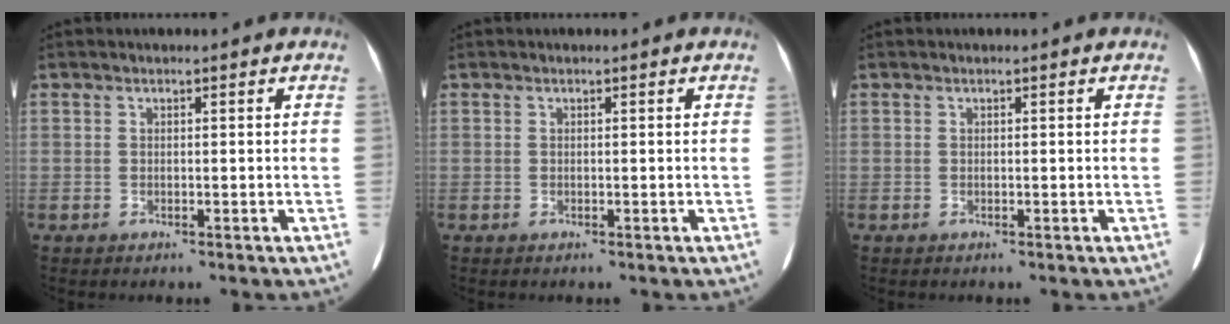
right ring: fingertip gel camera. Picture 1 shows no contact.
{"total": 0.0}
{"total": 0.0}